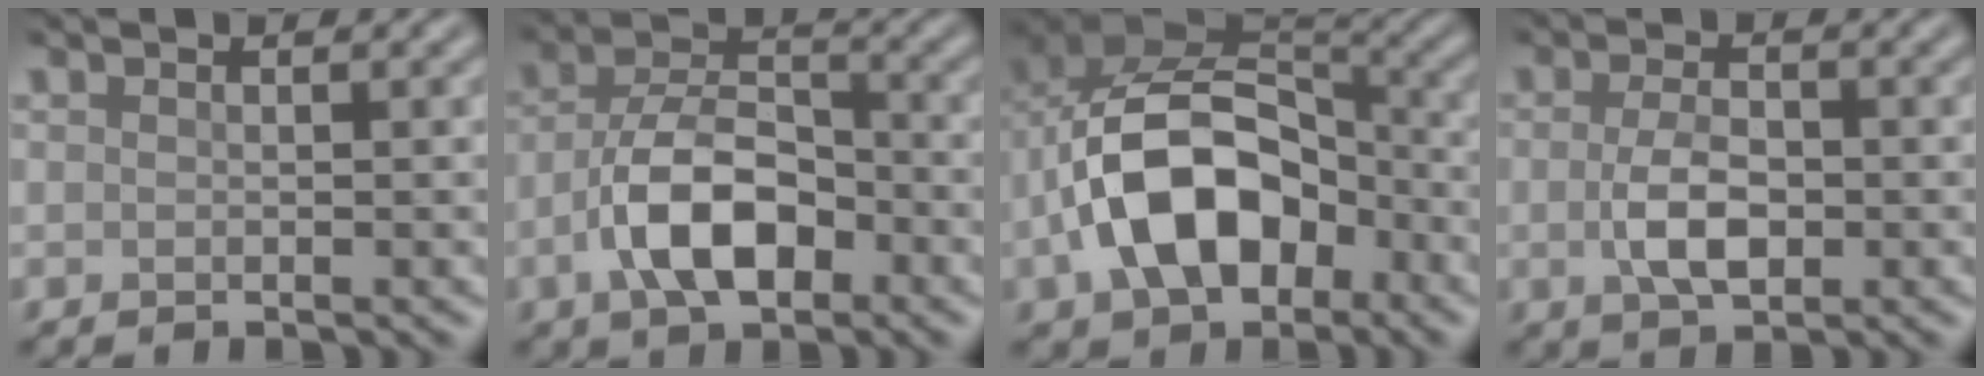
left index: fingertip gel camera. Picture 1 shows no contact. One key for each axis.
{"total": 7.1, "fx": -2.7, "fy": 3.7, "fz": 5.5, "tx": -0.098, "ty": 0.006, "tz": -0.055}
{"total": 11.9, "fx": -3.2, "fy": 7.5, "fz": 8.7, "tx": -0.168, "ty": 0.012, "tz": -0.066}
{"total": 3.8, "fx": -0.6, "fy": 2.0, "fz": 3.2, "tx": -0.068, "ty": -0.002, "tz": -0.011}